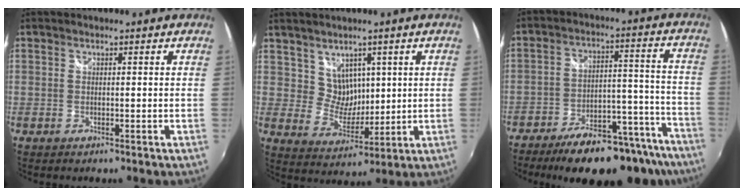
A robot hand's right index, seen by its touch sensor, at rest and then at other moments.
{"total": 6.3, "force": [3.0, 5.1, 2.0], "torque": [-0.028, 0.001, 0.064]}
{"total": 23.4, "force": [-18.7, 7.8, 11.6], "torque": [-0.174, 0.017, -0.236]}